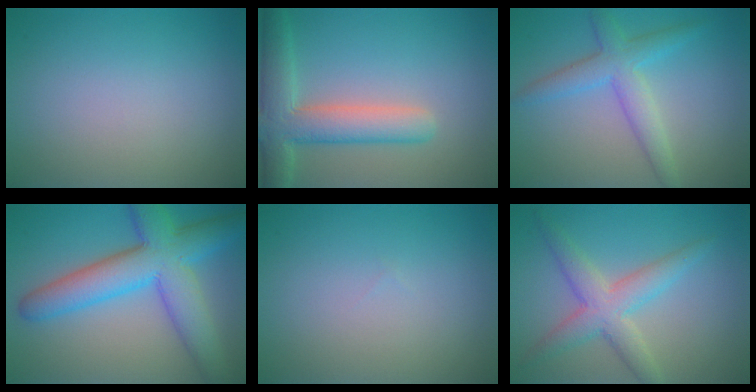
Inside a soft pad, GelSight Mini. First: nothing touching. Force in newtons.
{"total": 5.9, "press": 5.9, "slide": 0.5}
{"total": 3.9, "press": 3.9, "slide": 0.1}
{"total": 9.0, "press": 9.0, "slide": 0.2}
{"total": 0.0}
{"total": 4.3, "press": 4.3, "slide": 0.0}